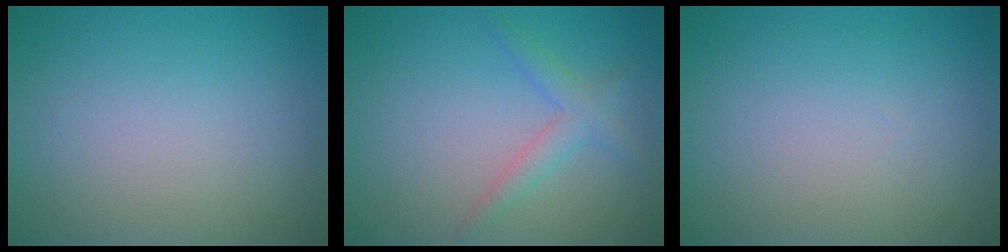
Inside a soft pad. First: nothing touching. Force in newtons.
{"total": 2.2, "press": 2.2, "slide": 0.1}
{"total": 0.0}